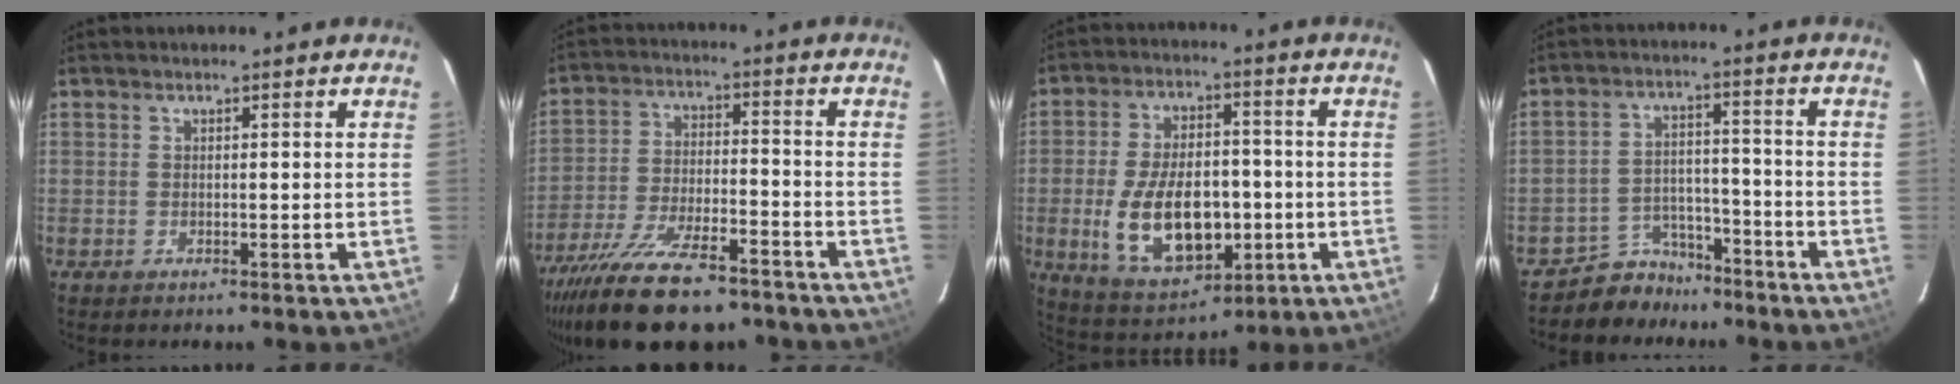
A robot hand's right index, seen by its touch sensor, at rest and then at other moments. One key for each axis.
{"total": 20.0, "fx": -15.8, "fy": 5.9, "fz": 10.8, "tx": -0.217, "ty": -0.038, "tz": -0.256}
{"total": 16.4, "fx": -3.2, "fy": 9.2, "fz": 13.2, "tx": -0.263, "ty": -0.004, "tz": -0.032}
{"total": 7.1, "fx": -5.9, "fy": 3.9, "fz": 0.0, "tx": -0.014, "ty": 0.028, "tz": -0.092}